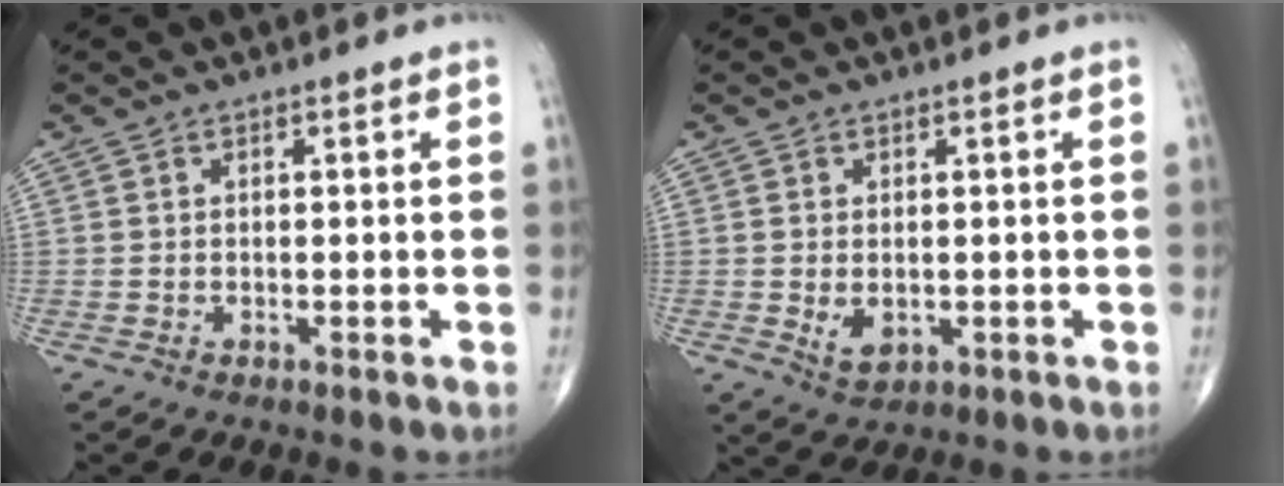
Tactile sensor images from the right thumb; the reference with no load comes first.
{"total": 3.7, "force": [-0.5, 2.5, 2.6], "torque": [-0.035, -0.005, 0.003]}